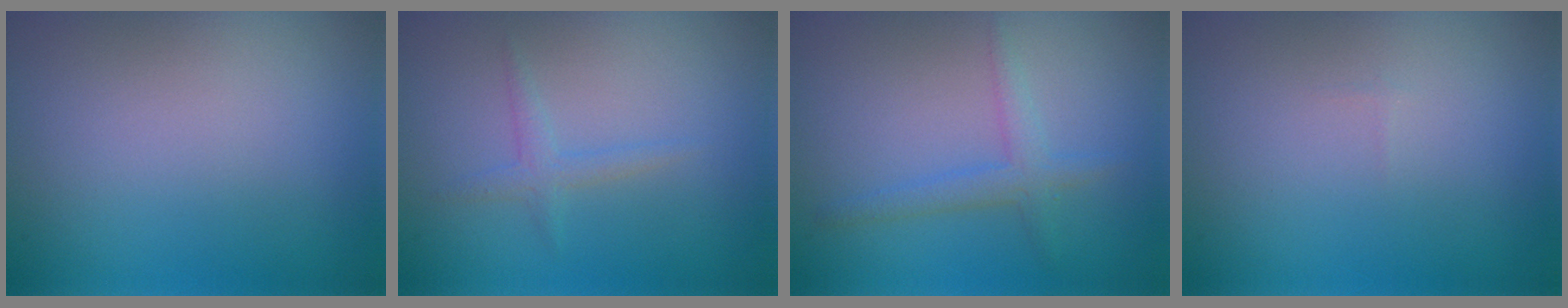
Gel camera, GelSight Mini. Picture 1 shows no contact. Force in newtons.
{"total": 0.7, "press": 0.6, "slide": 0.1}
{"total": 2.1, "press": 2.1, "slide": 0.1}
{"total": 0.0}